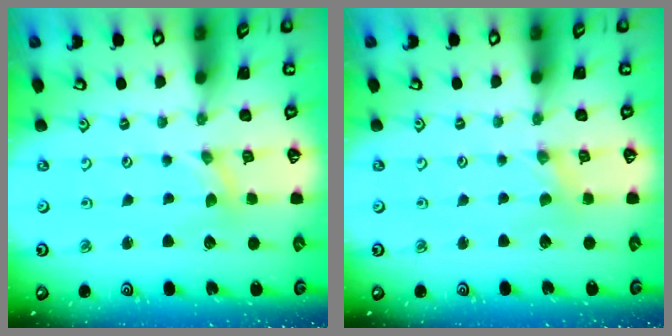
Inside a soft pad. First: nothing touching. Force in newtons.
{"total": 0.0}